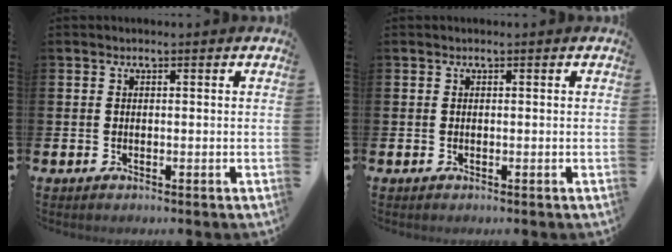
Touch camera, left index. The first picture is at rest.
{"total": 0.0}